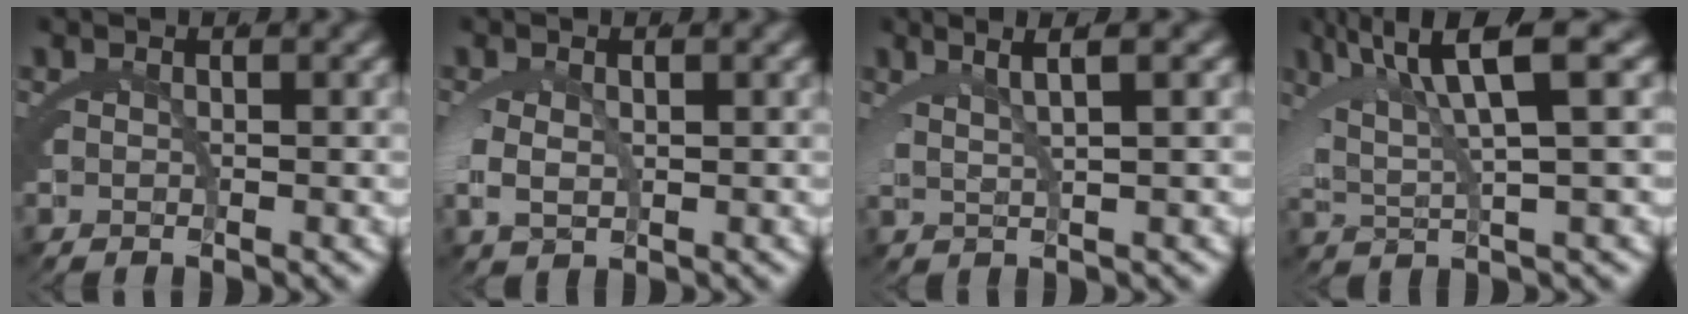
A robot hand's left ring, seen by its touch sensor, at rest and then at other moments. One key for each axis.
{"total": 2.1, "fx": 0.1, "fy": 1.0, "fz": 1.8, "tx": -0.054, "ty": -0.015, "tz": 0.017}
{"total": 4.4, "fx": 3.0, "fy": 0.8, "fz": 3.2, "tx": -0.045, "ty": 0.009, "tz": 0.051}
{"total": 6.8, "fx": 3.2, "fy": 1.8, "fz": 5.7, "tx": -0.106, "ty": 0.005, "tz": 0.057}